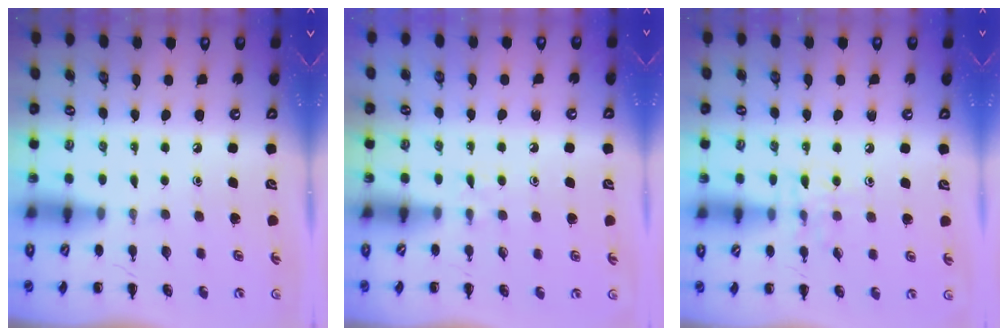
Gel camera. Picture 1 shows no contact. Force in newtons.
{"total": 2.5, "press": 2.2, "slide": 1.1}
{"total": 6.2, "press": 6.1, "slide": 0.8}